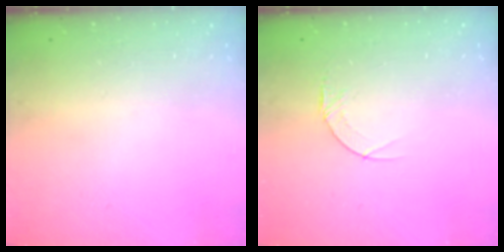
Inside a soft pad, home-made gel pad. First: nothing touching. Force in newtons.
{"total": 4.1, "press": 4.1, "slide": 0.4}